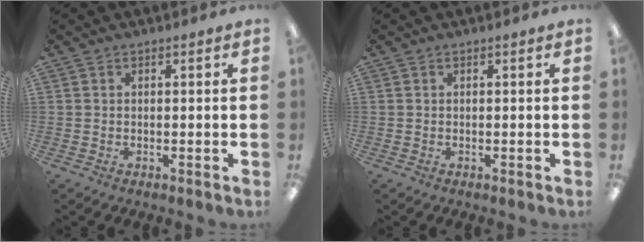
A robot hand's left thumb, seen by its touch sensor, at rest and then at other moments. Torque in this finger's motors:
{"motor_torque": [0.00, 0.00, -0.03, 0.03, 0.00]}